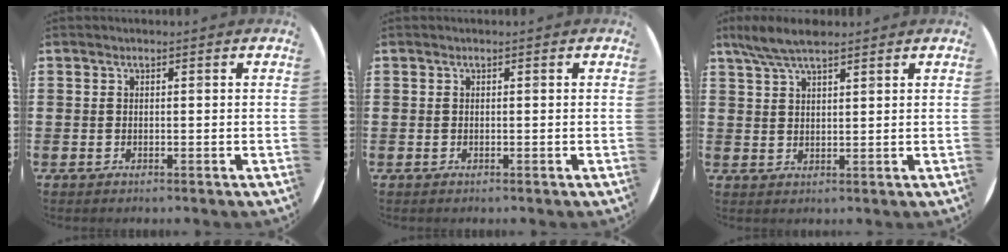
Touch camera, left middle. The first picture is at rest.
{"total": 0.0}
{"total": 5.2, "force": [4.3, 1.0, 2.8], "torque": [-0.064, -0.003, 0.078]}